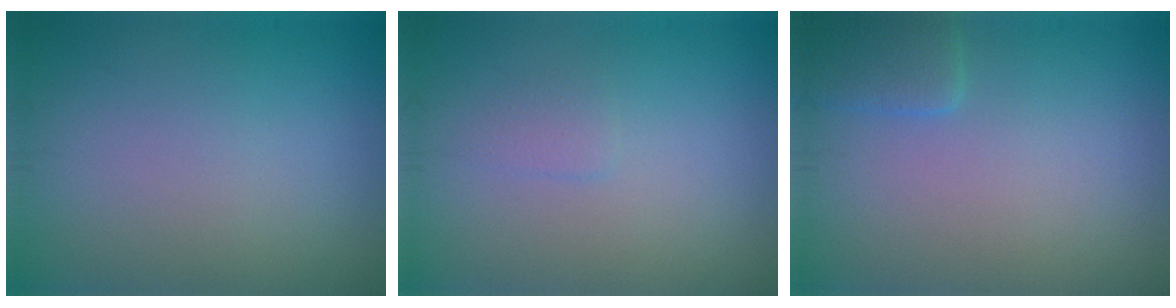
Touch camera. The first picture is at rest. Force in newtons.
{"total": 0.9, "press": 0.9, "slide": 0.1}
{"total": 2.3, "press": 2.3, "slide": 0.2}